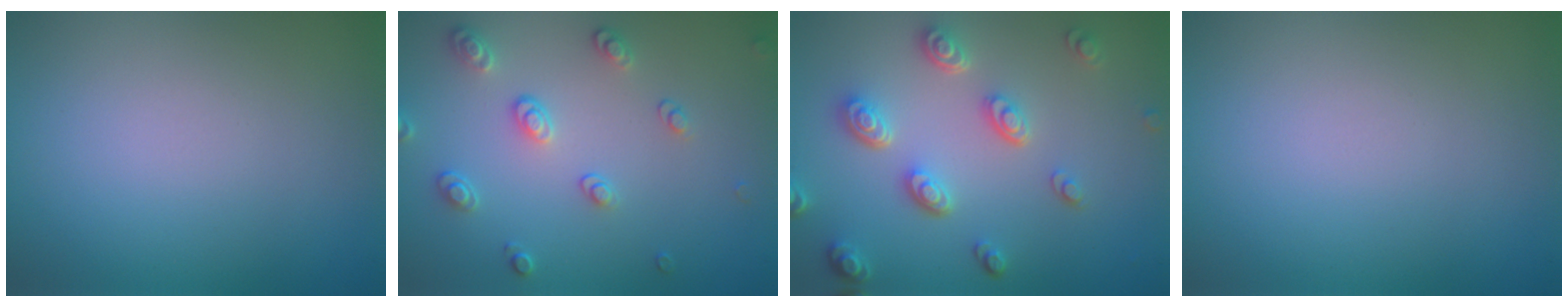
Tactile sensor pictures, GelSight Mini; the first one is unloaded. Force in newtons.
{"total": 2.5, "press": 2.5, "slide": 0.4}
{"total": 4.7, "press": 3.6, "slide": 3.0}
{"total": 0.0}